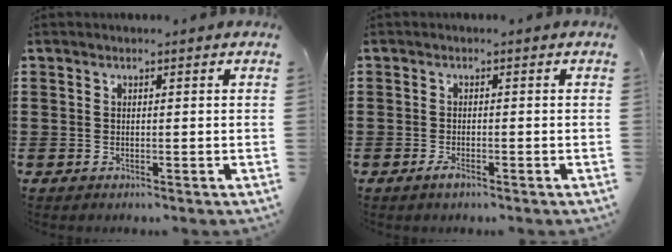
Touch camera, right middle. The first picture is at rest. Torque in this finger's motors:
{"motor_torque": [0.63, -0.18, 0.02, 0.05]}